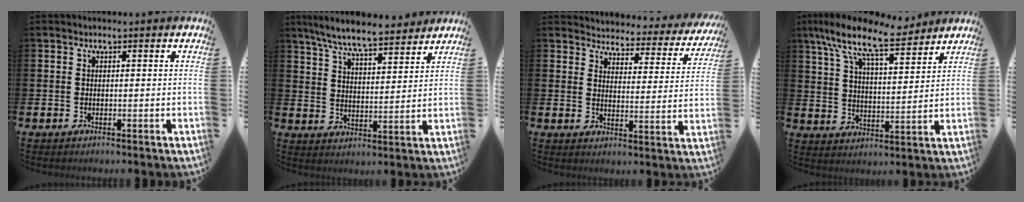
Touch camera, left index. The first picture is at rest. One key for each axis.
{"total": 7.6, "fx": 7.1, "fy": 0.8, "fz": 2.7, "tx": -0.079, "ty": -0.034, "tz": 0.126}
{"total": 3.2, "fx": 3.0, "fy": 1.0, "fz": 0.4, "tx": -0.024, "ty": -0.034, "tz": 0.041}
{"total": 11.0, "fx": 9.2, "fy": 3.0, "fz": 5.3, "tx": -0.129, "ty": -0.044, "tz": 0.160}